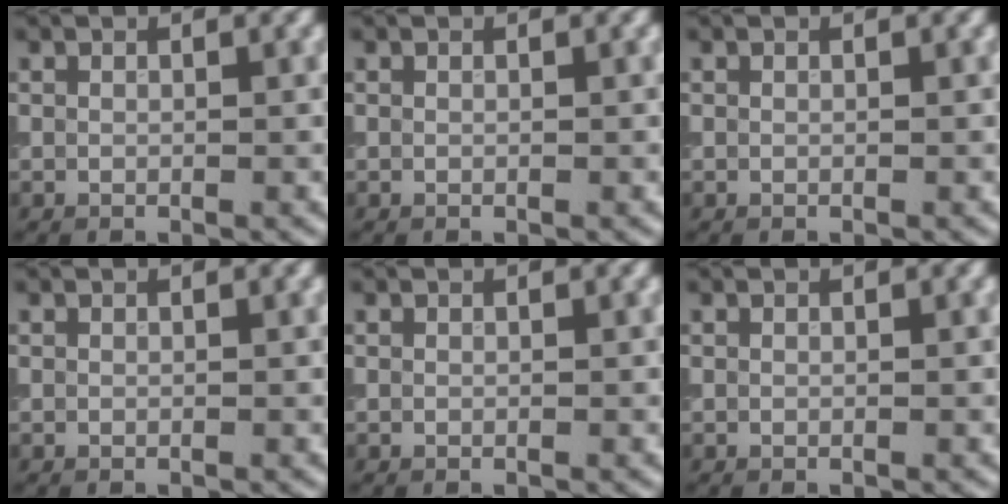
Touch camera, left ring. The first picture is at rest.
{"total": 0.0}
{"total": 0.0}
{"total": 0.0}
{"total": 0.0}
{"total": 0.0}